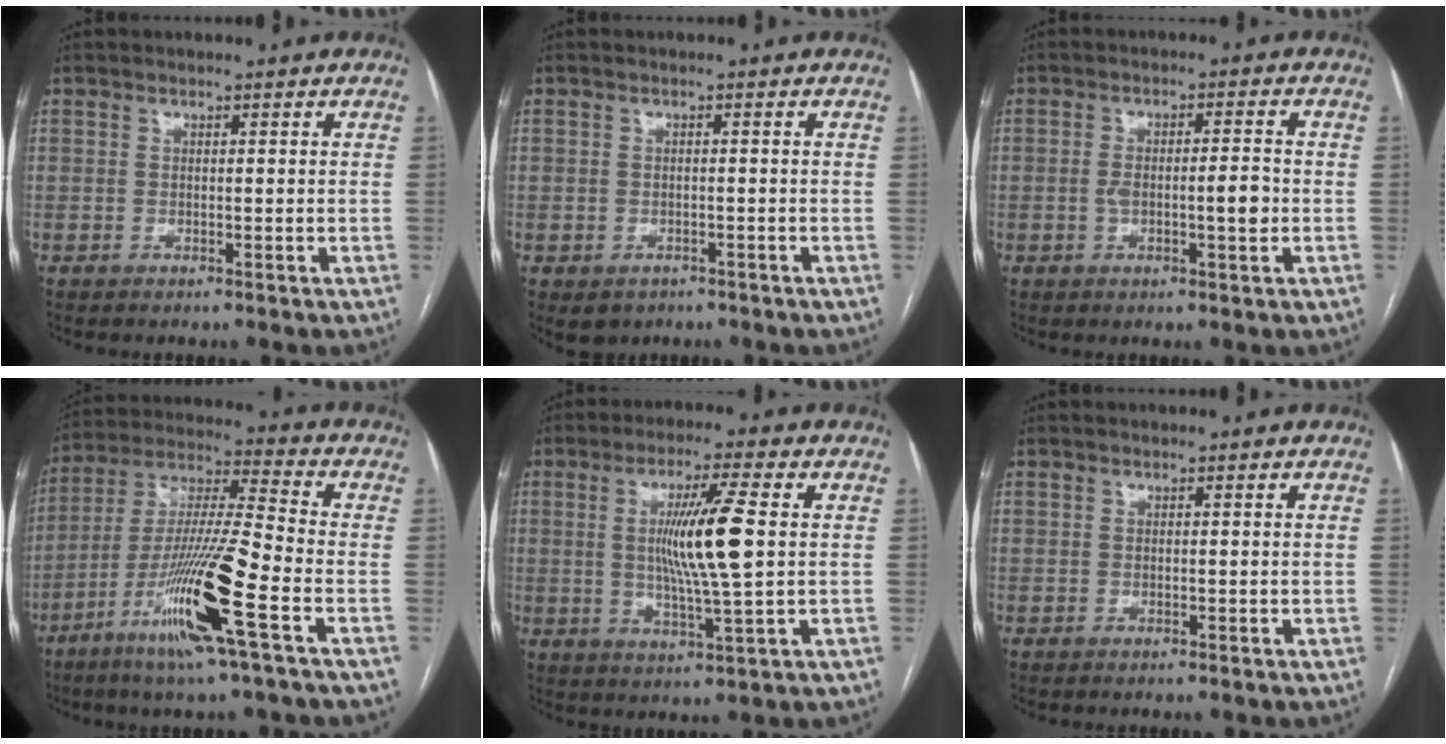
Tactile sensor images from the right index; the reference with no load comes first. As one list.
[{"total": 3.4, "force": [-2.0, 2.6, 0.8], "torque": [-0.007, 0.002, -0.022]}, {"total": 5.4, "force": [-0.8, 1.3, 5.2], "torque": [-0.098, 0.008, -0.009]}, {"total": 16.6, "force": [-7.4, -0.4, 14.9], "torque": [-0.298, -0.021, -0.139]}, {"total": 10.7, "force": [1.2, -0.1, 10.6], "torque": [-0.194, -0.006, 0.022]}, {"total": 0.0}]